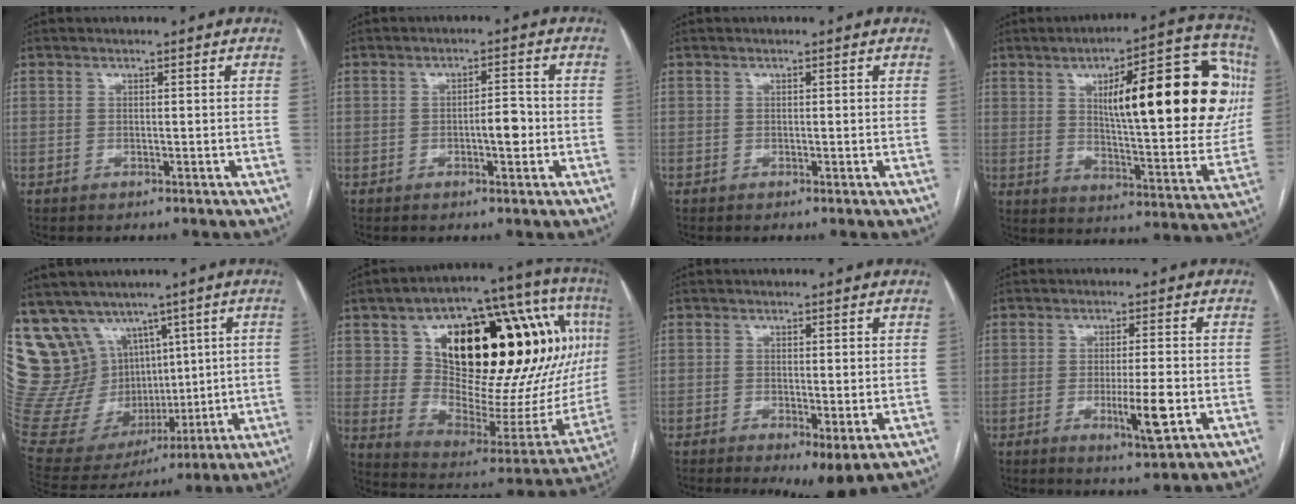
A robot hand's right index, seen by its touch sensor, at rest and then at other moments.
{"total": 3.6, "force": [-0.9, 1.1, 3.3], "torque": [-0.047, 0.004, -0.012]}
{"total": 0.0}
{"total": 25.7, "force": [6.6, 6.1, 24.1], "torque": [-0.314, 0.027, 0.093]}
{"total": 22.6, "force": [11.1, 17.0, 9.9], "torque": [-0.229, 0.071, 0.239]}
{"total": 36.2, "force": [10.3, 14.1, 31.7], "torque": [-0.370, 0.083, 0.186]}
{"total": 4.5, "force": [-1.5, 1.4, 4.0], "torque": [-0.054, -0.012, -0.016]}
{"total": 6.3, "force": [-1.7, 0.4, 6.0], "torque": [-0.100, -0.012, -0.024]}